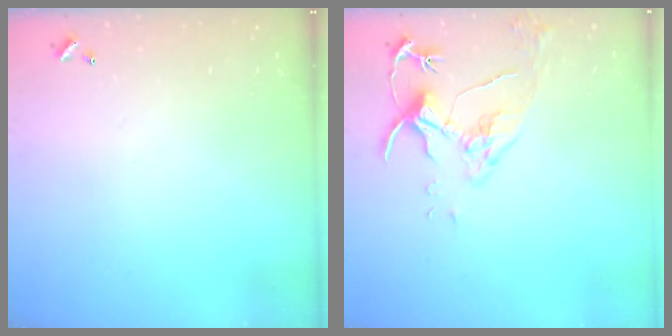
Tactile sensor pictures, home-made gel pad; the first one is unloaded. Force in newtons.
{"total": 5.6, "press": 5.6, "slide": 0.6}